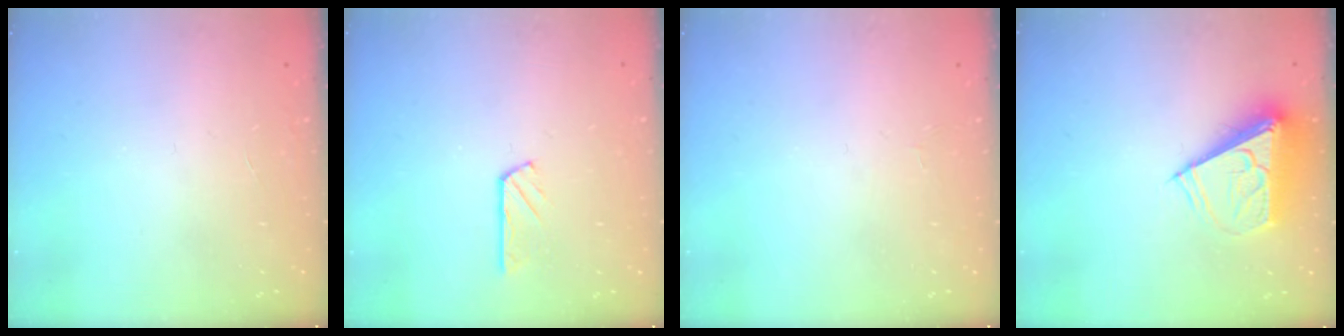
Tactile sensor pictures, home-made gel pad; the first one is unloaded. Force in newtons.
{"total": 2.7, "press": 2.7, "slide": 0.3}
{"total": 1.6, "press": 1.6, "slide": 0.2}
{"total": 9.1, "press": 9.1, "slide": 0.5}